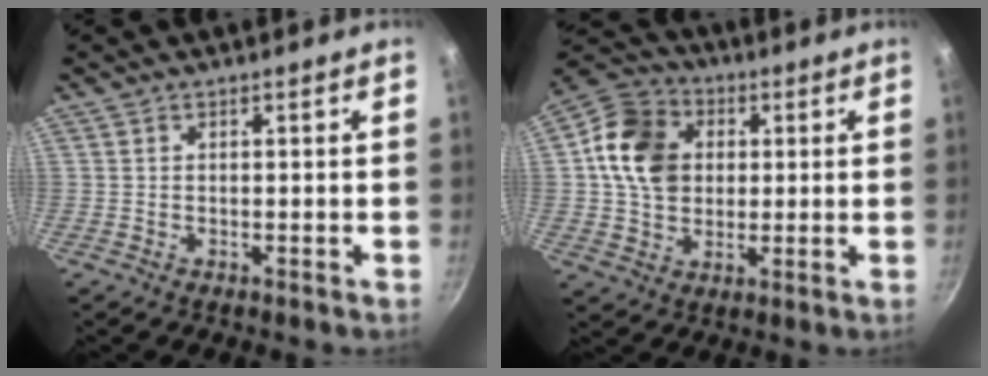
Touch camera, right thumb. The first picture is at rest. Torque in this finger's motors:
{"motor_torque": [0.02, 0.16, 1.13, 0.51, 0.07]}